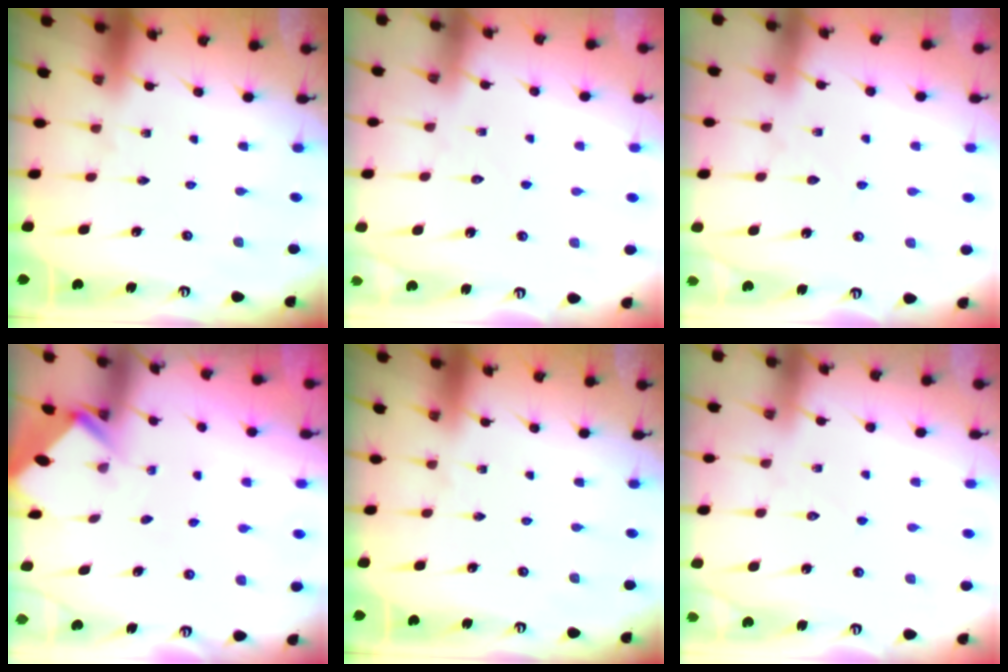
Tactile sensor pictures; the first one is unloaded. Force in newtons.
{"total": 3.7, "press": 3.7, "slide": 0.3}
{"total": 4.1, "press": 4.0, "slide": 0.3}
{"total": 2.5, "press": 2.5, "slide": 0.2}
{"total": 0.0}
{"total": 3.9, "press": 3.9, "slide": 0.4}